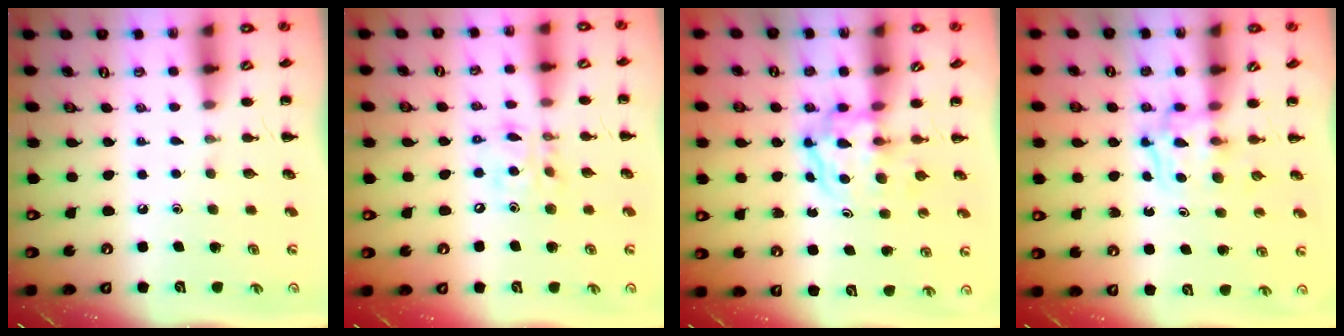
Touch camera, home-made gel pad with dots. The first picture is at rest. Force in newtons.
{"total": 12.1, "press": 11.8, "slide": 2.9}
{"total": 3.8, "press": 3.8, "slide": 0.5}
{"total": 3.9, "press": 3.9, "slide": 0.3}